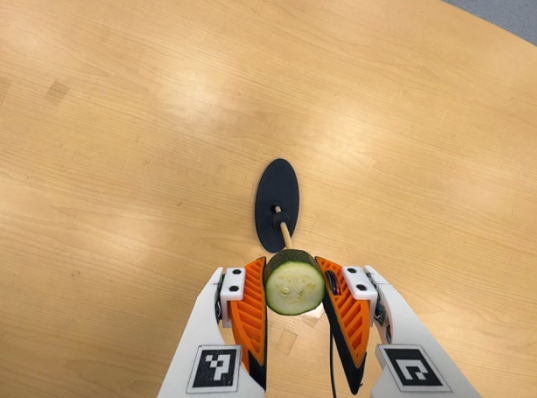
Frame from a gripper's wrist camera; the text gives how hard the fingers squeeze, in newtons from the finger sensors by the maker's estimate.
{"total": 11.3, "left": 9.8, "right": 12.7}